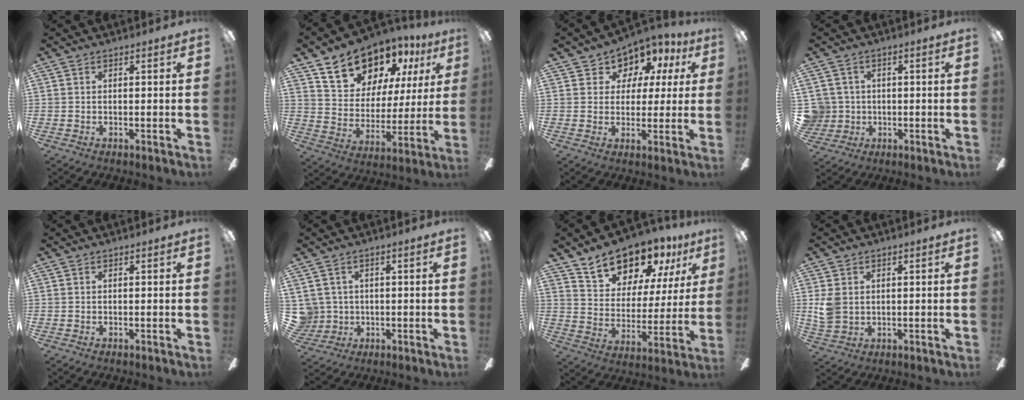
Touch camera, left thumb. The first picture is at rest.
{"total": 16.9, "force": [13.1, 9.3, 5.2], "torque": [-0.099, -0.094, 0.241]}
{"total": 7.6, "force": [4.8, 5.7, 1.5], "torque": [-0.034, -0.035, 0.089]}
{"total": 5.4, "force": [0.5, 5.3, 0.8], "torque": [-0.037, 0.008, 0.011]}
{"total": 0.0}
{"total": 5.0, "force": [1.0, 4.9, 0.5], "torque": [-0.034, 0.004, 0.021]}
{"total": 15.8, "force": [13.1, 7.4, 4.8], "torque": [-0.092, -0.093, 0.239]}
{"total": 5.4, "force": [1.0, 4.1, 3.2], "torque": [-0.061, 0.006, 0.021]}